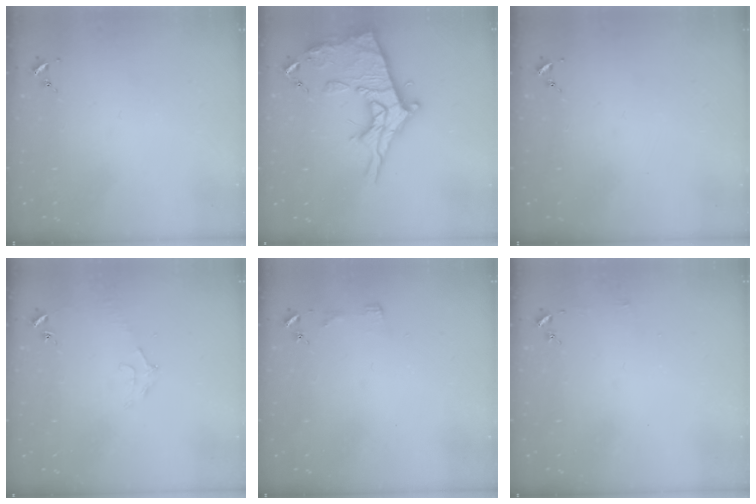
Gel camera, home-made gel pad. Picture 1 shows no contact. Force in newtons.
{"total": 21.2, "press": 21.2, "slide": 1.8}
{"total": 0.0}
{"total": 6.6, "press": 6.6, "slide": 0.8}
{"total": 3.4, "press": 3.3, "slide": 0.4}
{"total": 3.0, "press": 3.0, "slide": 0.3}